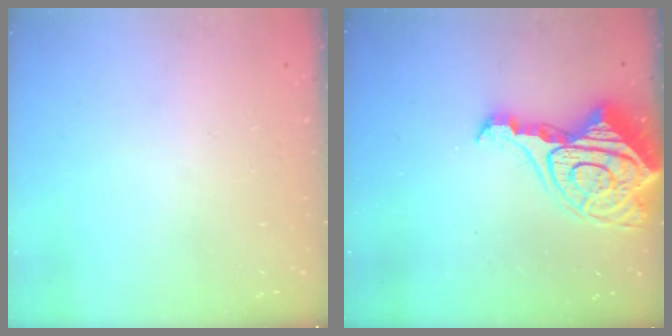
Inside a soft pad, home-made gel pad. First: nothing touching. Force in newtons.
{"total": 20.3, "press": 20.2, "slide": 1.9}